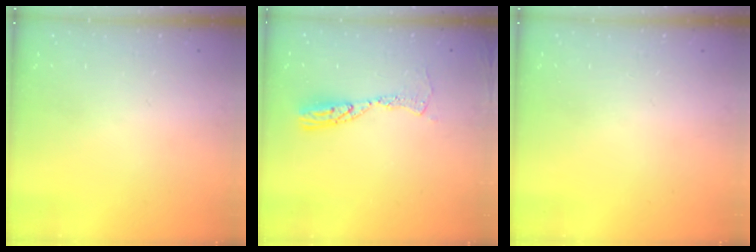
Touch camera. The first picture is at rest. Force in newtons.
{"total": 9.3, "press": 9.3, "slide": 0.9}
{"total": 0.0}